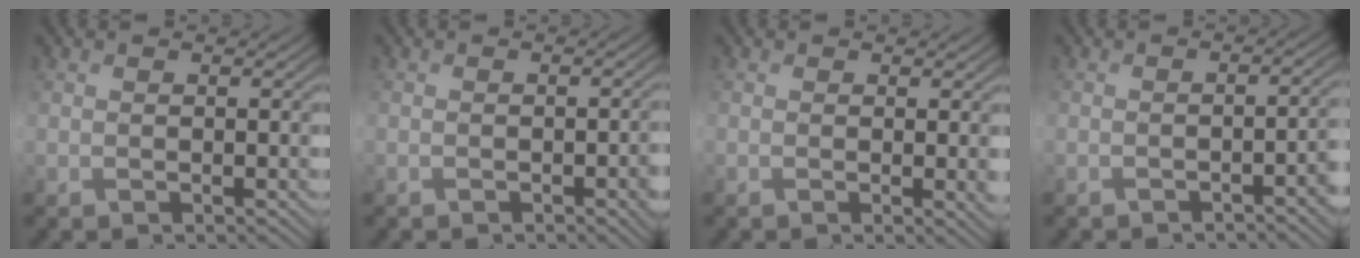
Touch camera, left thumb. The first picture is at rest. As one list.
[{"total": 1.9, "force": [-0.7, 0.8, 1.5], "torque": [-0.019, -0.003, -0.007]}, {"total": 1.3, "force": [0.3, 0.2, 1.3], "torque": [-0.020, -0.005, 0.004]}, {"total": 2.9, "force": [-1.5, 0.6, 2.4], "torque": [-0.025, 0.007, -0.028]}]